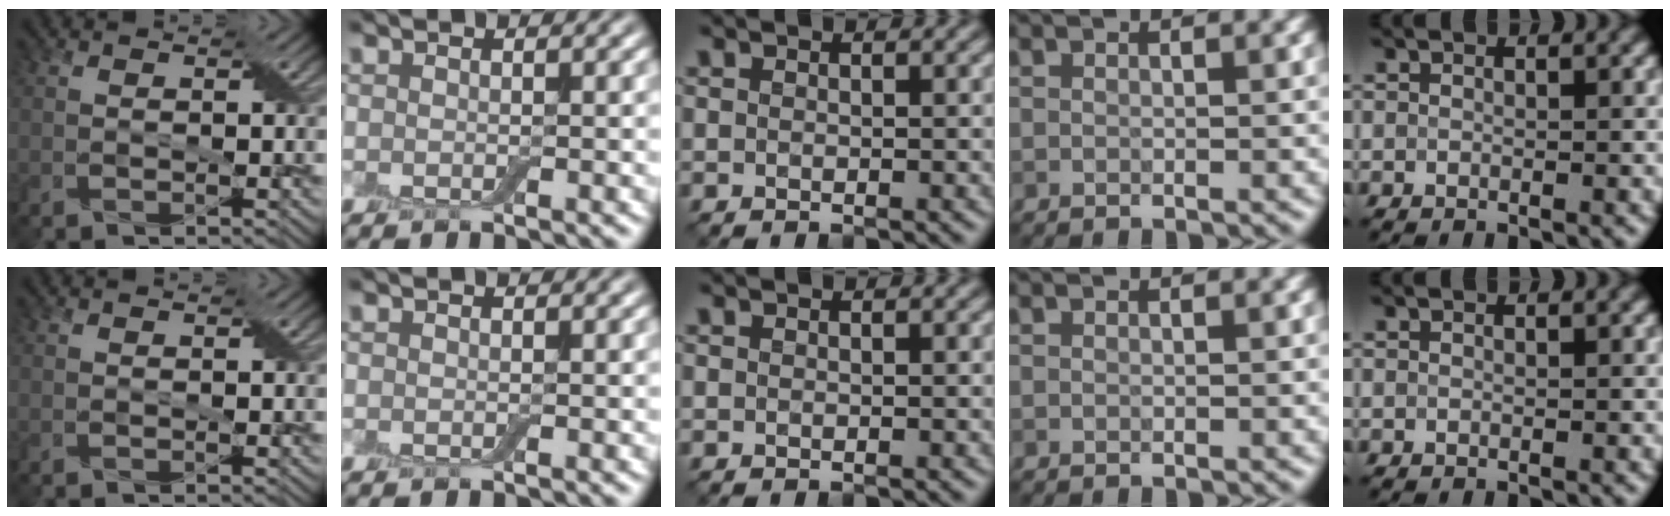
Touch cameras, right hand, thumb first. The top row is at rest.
{}